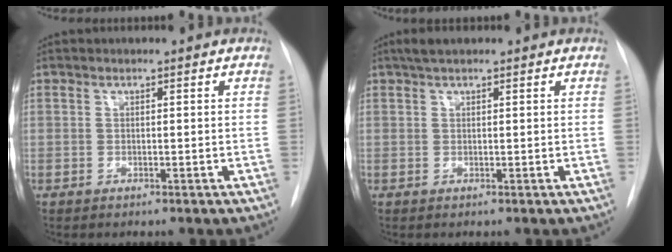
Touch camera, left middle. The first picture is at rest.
{"total": 2.0, "force": [1.5, 0.5, 1.2], "torque": [-0.023, 0.013, 0.026]}